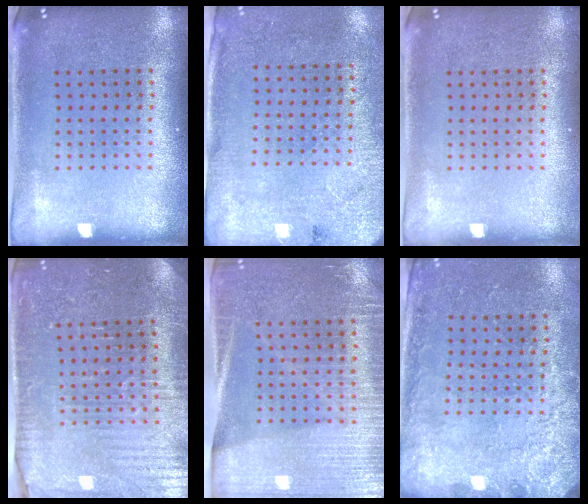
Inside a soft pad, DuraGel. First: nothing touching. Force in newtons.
{"total": 2.7, "press": 2.2, "slide": 1.6}
{"total": 0.0}
{"total": 3.4, "press": 3.4, "slide": 0.2}
{"total": 3.1, "press": 2.9, "slide": 1.1}
{"total": 2.5, "press": 2.1, "slide": 1.3}